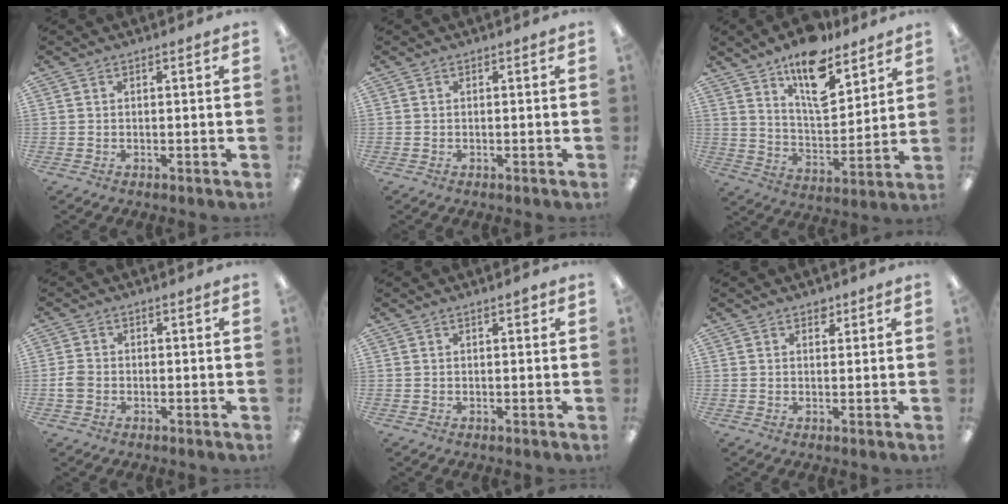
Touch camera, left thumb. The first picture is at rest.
{"total": 0.0}
{"total": 15.1, "force": [10.9, 6.2, 8.4], "torque": [-0.128, -0.064, 0.188]}
{"total": 2.5, "force": [-0.8, 2.0, 1.4], "torque": [-0.023, 0.004, -0.014]}
{"total": 1.6, "force": [0.8, 0.5, 1.3], "torque": [-0.012, -0.004, 0.009]}
{"total": 1.9, "force": [1.4, 1.1, 0.6], "torque": [0.005, -0.006, 0.022]}